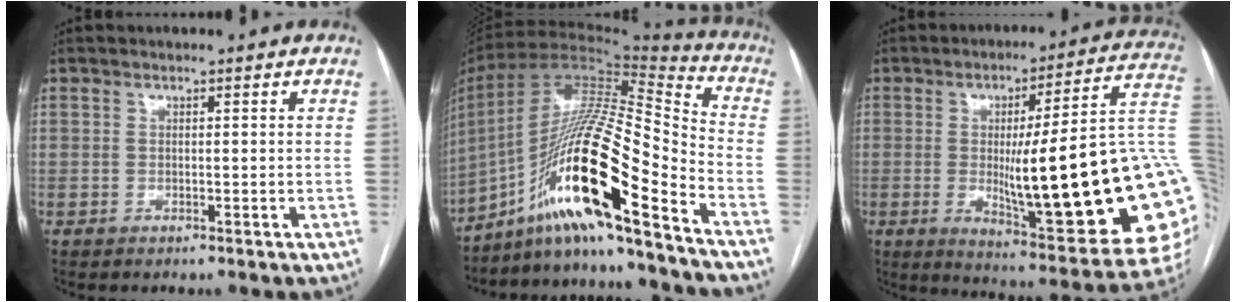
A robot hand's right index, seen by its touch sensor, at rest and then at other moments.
{"total": 22.0, "force": [-13.0, 1.4, 17.7], "torque": [-0.337, -0.001, -0.237]}
{"total": 31.0, "force": [-2.0, 3.2, 30.8], "torque": [-0.330, -0.005, -0.030]}